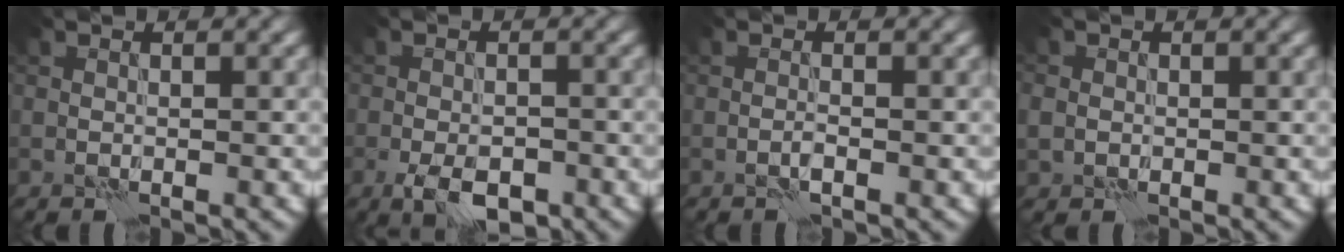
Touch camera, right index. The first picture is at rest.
{"total": 4.3, "force": [-2.3, 2.0, 3.1], "torque": [-0.051, -0.003, -0.040]}
{"total": 0.8, "force": [-0.4, 0.0, 0.6], "torque": [-0.013, 0.002, -0.010]}
{"total": 2.0, "force": [-0.2, 1.8, 0.8], "torque": [-0.014, 0.002, -0.001]}